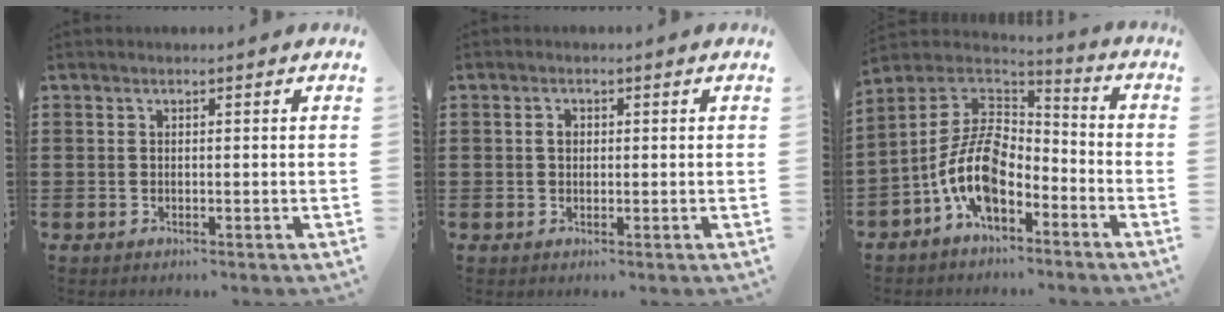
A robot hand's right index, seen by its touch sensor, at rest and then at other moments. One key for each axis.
{"total": 1.5, "fx": 0.2, "fy": 1.1, "fz": 1.0, "tx": -0.020, "ty": 0.007, "tz": 0.002}
{"total": 11.8, "fx": -4.7, "fy": 6.5, "fz": 8.7, "tx": -0.204, "ty": 0.003, "tz": -0.097}